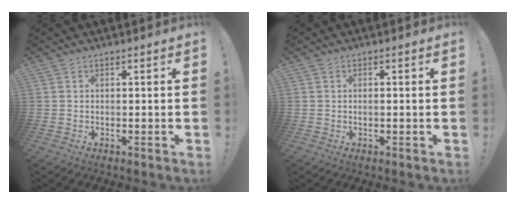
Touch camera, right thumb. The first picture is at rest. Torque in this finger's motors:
{"motor_torque": [-0.03, -0.25, 0.18, 0.03, -0.03]}